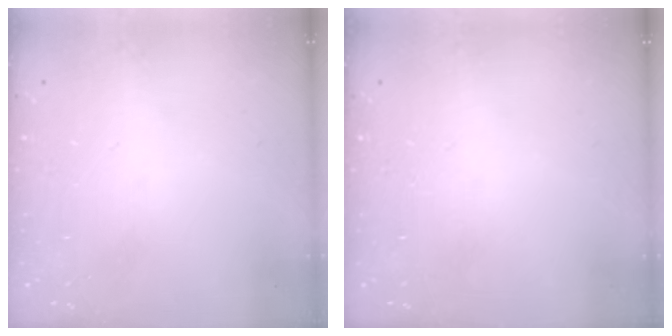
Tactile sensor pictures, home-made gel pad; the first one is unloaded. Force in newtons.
{"total": 0.0}